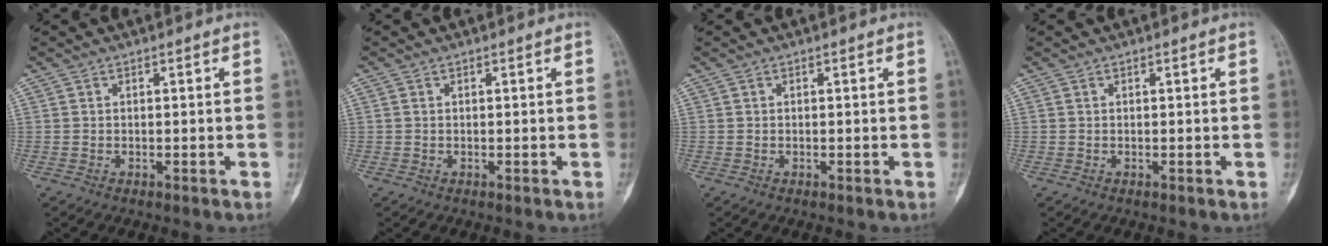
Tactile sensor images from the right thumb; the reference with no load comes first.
{"total": 0.0}
{"total": 0.0}
{"total": 0.0}